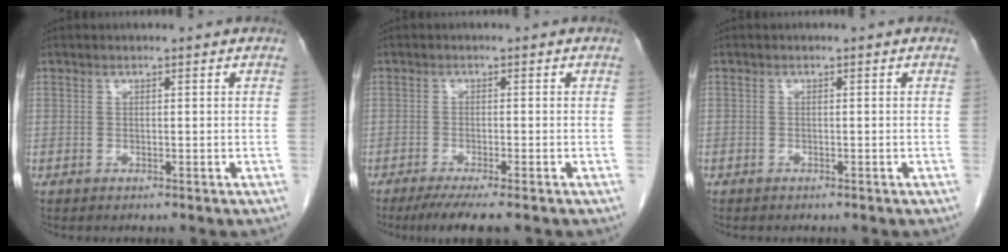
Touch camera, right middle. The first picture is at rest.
{"total": 5.6, "force": [-4.2, 0.0, 3.7], "torque": [-0.051, -0.014, -0.067]}
{"total": 0.0}